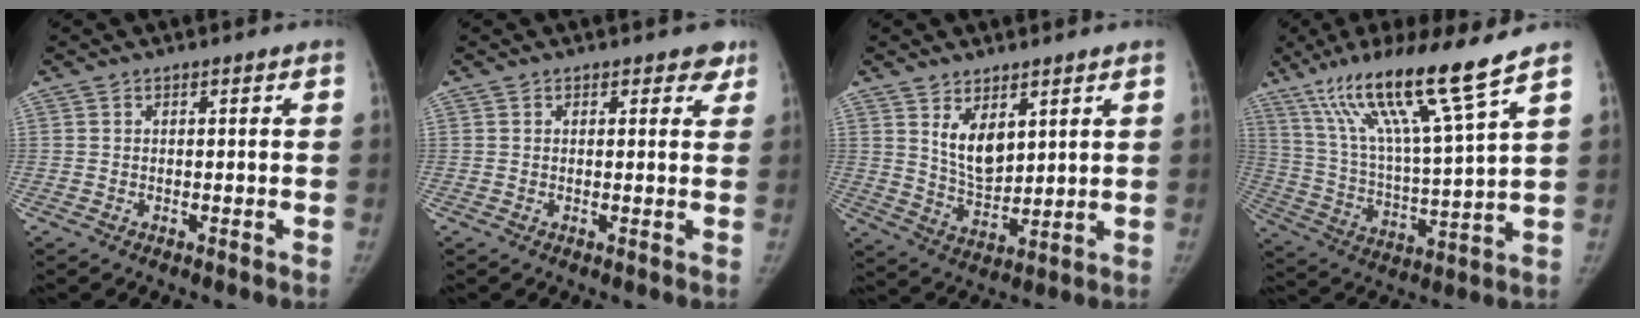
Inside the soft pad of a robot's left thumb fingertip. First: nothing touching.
{"total": 2.5, "force": [1.7, 1.4, 1.0], "torque": [0.022, -0.006, 0.015]}
{"total": 7.6, "force": [3.5, 4.1, 5.4], "torque": [-0.071, -0.034, 0.077]}
{"total": 17.8, "force": [12.3, -0.3, 12.9], "torque": [-0.215, -0.059, 0.225]}